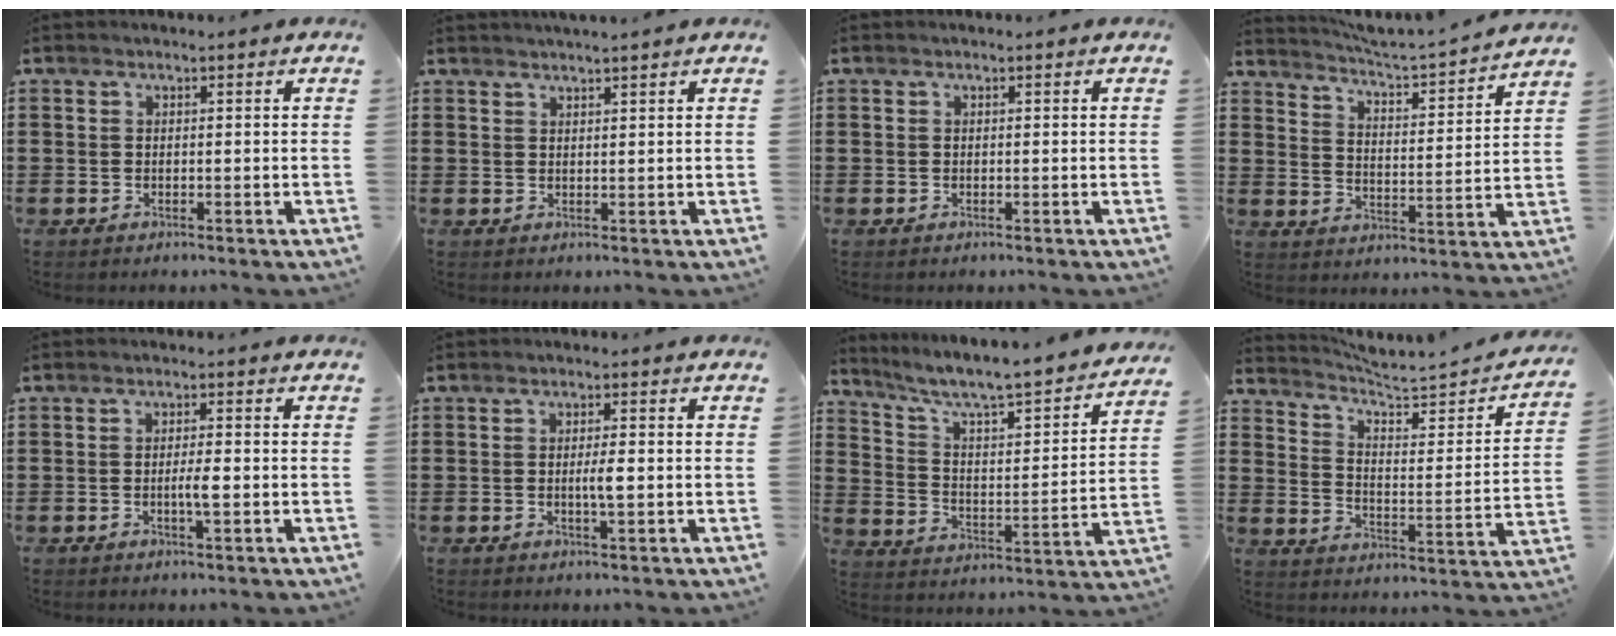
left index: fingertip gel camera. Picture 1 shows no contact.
{"total": 1.3, "force": [1.2, -0.3, 0.2], "torque": [-0.004, -0.001, 0.024]}
{"total": 0.0}
{"total": 3.0, "force": [2.9, -0.5, 0.5], "torque": [-0.029, -0.037, 0.038]}
{"total": 2.9, "force": [-0.6, 0.5, 2.8], "torque": [-0.050, 0.001, -0.012]}
{"total": 2.7, "force": [-0.3, 0.4, 2.6], "torque": [-0.049, -0.001, -0.007]}
{"total": 5.9, "force": [5.0, 0.2, 3.1], "torque": [-0.085, -0.047, 0.075]}
{"total": 3.7, "force": [3.3, 0.2, 1.7], "torque": [-0.056, -0.032, 0.045]}